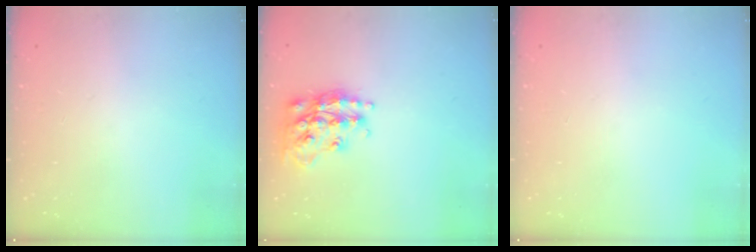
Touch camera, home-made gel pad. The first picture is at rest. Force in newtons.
{"total": 18.2, "press": 18.1, "slide": 1.1}
{"total": 0.0}